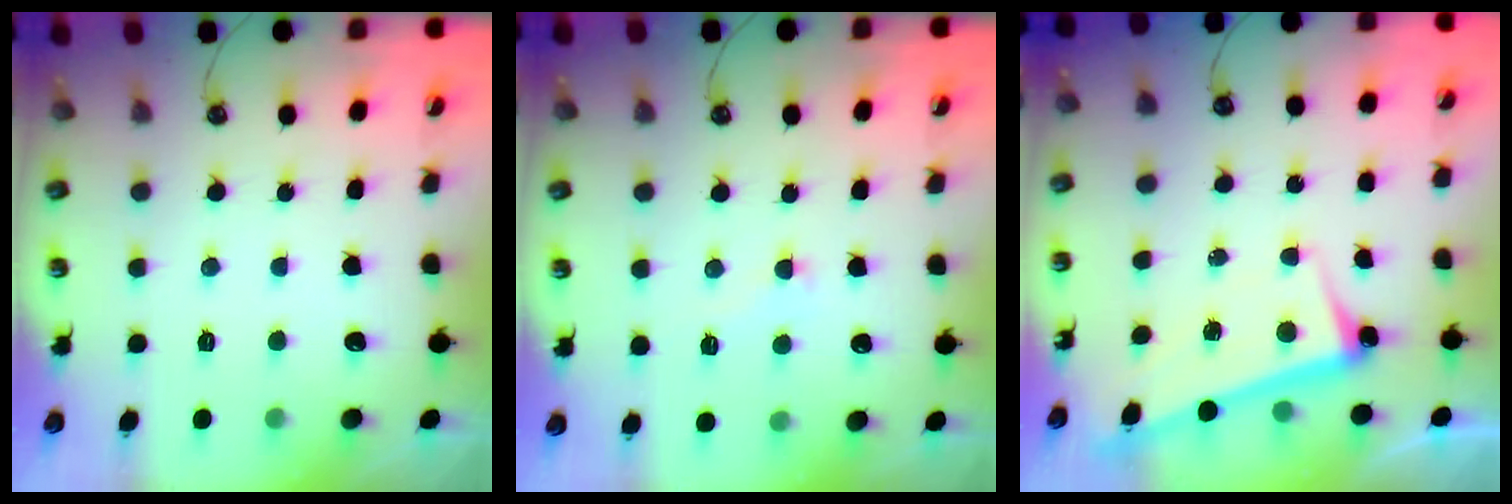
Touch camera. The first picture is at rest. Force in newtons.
{"total": 4.0, "press": 3.9, "slide": 1.0}
{"total": 2.6, "press": 2.4, "slide": 0.9}